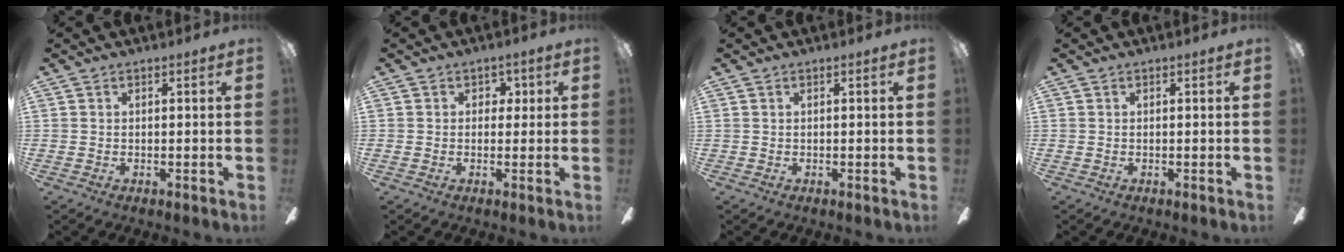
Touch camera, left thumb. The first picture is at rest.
{"total": 2.6, "force": [0.4, 2.5, 0.9], "torque": [-0.008, 0.005, 0.001]}
{"total": 0.0}
{"total": 0.0}